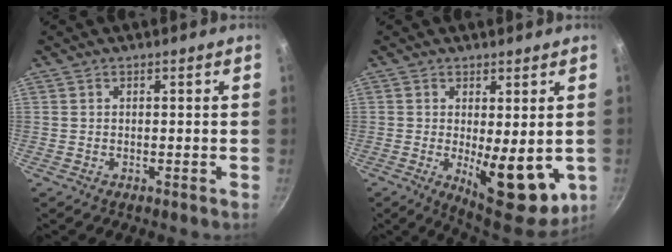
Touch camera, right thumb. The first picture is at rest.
{"total": 13.0, "force": [-1.6, 5.4, 11.8], "torque": [-0.137, -0.016, -0.006]}